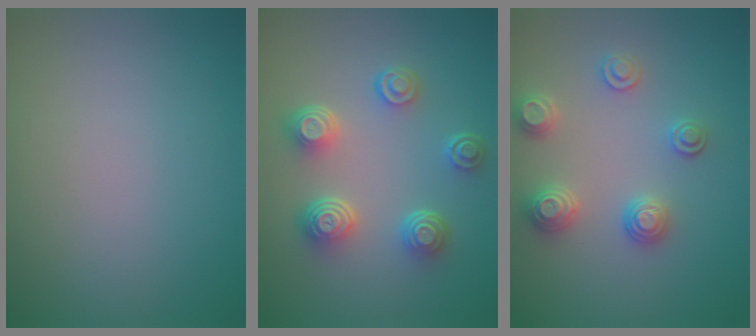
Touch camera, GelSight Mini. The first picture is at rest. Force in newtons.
{"total": 4.7, "press": 3.5, "slide": 3.1}
{"total": 2.9, "press": 2.8, "slide": 0.6}